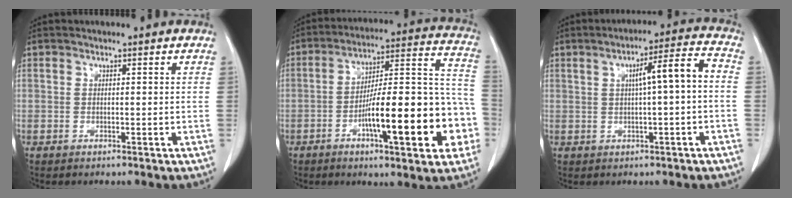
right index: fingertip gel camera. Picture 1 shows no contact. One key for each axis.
{"total": 22.1, "fx": -7.0, "fy": 4.5, "fz": 20.4, "tx": -0.245, "ty": 0.030, "tz": -0.095}
{"total": 8.1, "fx": 0.5, "fy": 1.2, "fz": 8.0, "tx": -0.123, "ty": 0.028, "tz": 0.010}